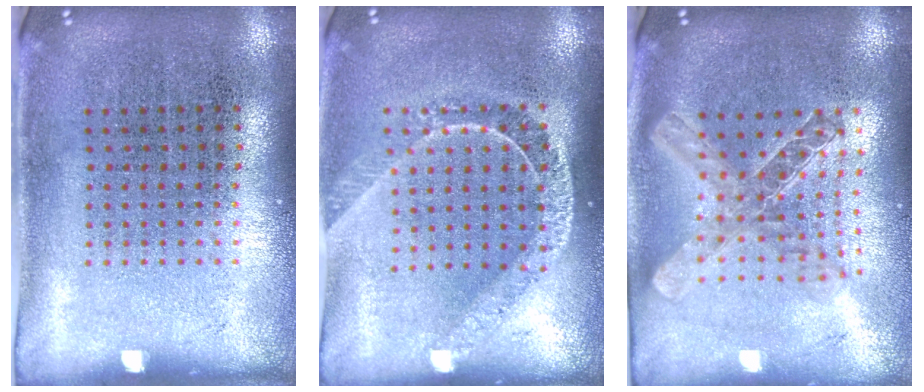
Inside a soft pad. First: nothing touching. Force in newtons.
{"total": 1.7, "press": 1.4, "slide": 1.0}
{"total": 2.0, "press": 1.7, "slide": 1.1}